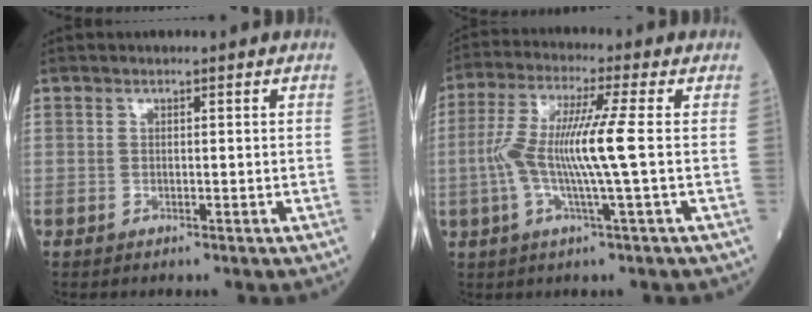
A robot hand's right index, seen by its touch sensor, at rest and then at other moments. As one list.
[{"total": 10.0, "force": [-0.7, -0.5, 9.9], "torque": [-0.204, 0.009, -0.021]}]